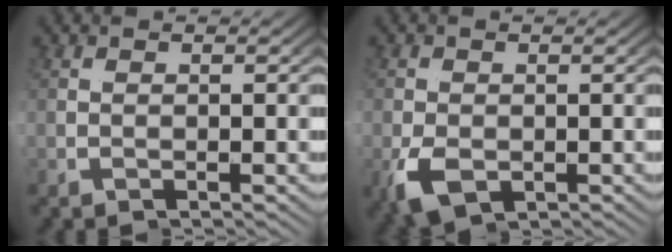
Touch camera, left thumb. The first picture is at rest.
{"total": 4.2, "force": [-1.7, 3.1, 2.2], "torque": [-0.054, -0.025, -0.017]}